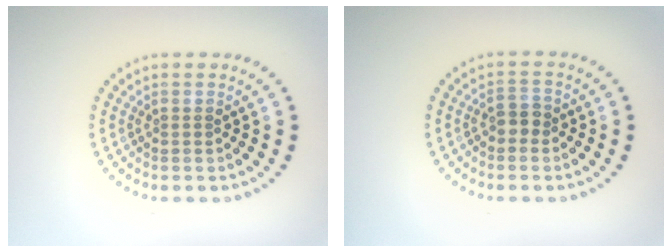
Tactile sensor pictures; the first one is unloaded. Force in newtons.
{"total": 1.3, "press": 1.2, "slide": 0.5}